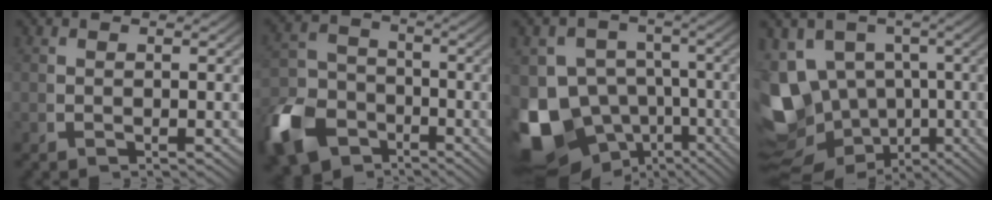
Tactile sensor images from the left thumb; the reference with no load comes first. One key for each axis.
{"total": 10.5, "fx": -5.2, "fy": 7.8, "fz": 4.7, "tx": -0.085, "ty": -0.044, "tz": -0.080}
{"total": 17.6, "fx": -5.6, "fy": 13.7, "fz": 9.5, "tx": -0.207, "ty": -0.103, "tz": -0.059}
{"total": 17.3, "fx": -3.8, "fy": 14.6, "fz": 8.6, "tx": -0.223, "ty": -0.098, "tz": -0.035}